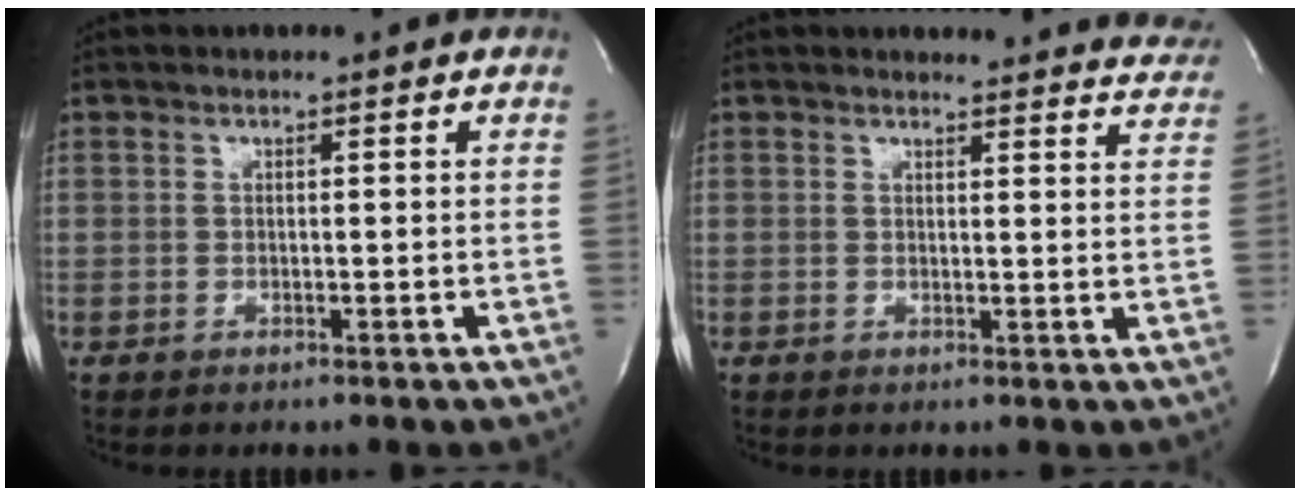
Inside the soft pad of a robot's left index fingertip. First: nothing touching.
{"total": 15.9, "force": [15.5, 3.1, 2.3], "torque": [-0.004, -0.050, 0.148]}